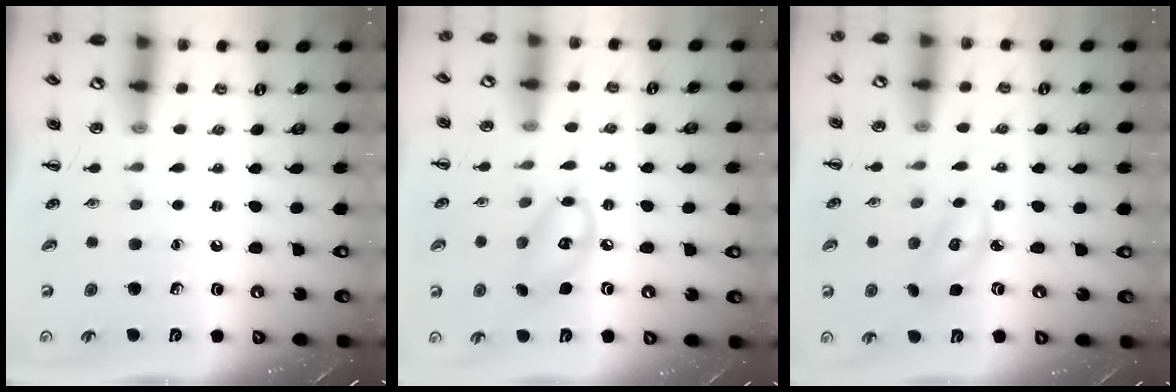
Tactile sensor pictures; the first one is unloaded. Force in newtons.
{"total": 9.4, "press": 9.2, "slide": 1.6}
{"total": 2.9, "press": 2.8, "slide": 0.6}